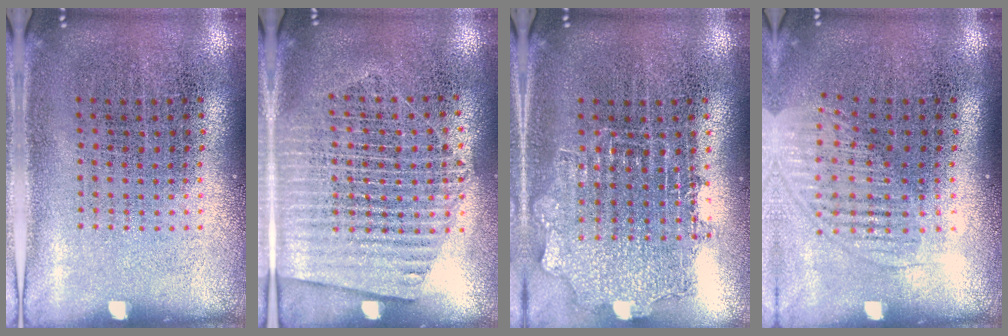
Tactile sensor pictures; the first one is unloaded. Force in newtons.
{"total": 1.4, "press": 1.3, "slide": 0.7}
{"total": 1.2, "press": 1.1, "slide": 0.5}
{"total": 1.5, "press": 1.3, "slide": 0.8}